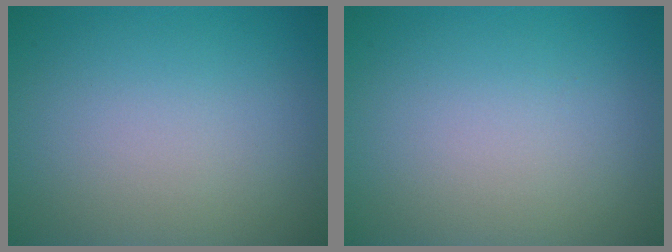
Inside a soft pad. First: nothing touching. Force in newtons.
{"total": 0.0}